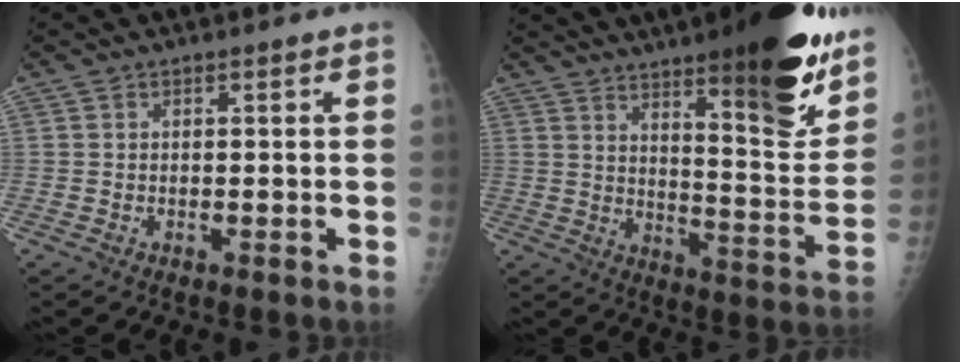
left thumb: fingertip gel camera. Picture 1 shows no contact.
{"total": 23.1, "force": [14.8, 4.8, 17.1], "torque": [-0.215, -0.078, 0.219]}